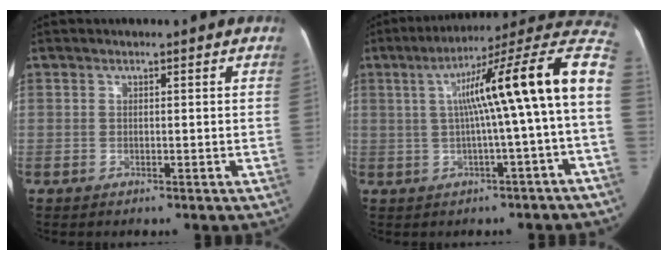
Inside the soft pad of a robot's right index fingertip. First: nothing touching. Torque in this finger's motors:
{"motor_torque": [1.28, -0.22, 0.63, 0.21]}